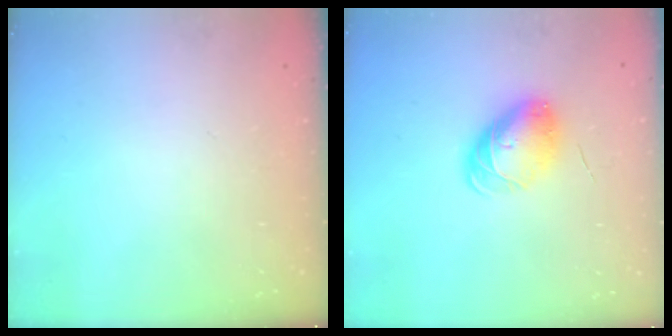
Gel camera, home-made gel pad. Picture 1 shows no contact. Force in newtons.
{"total": 7.4, "press": 7.4, "slide": 0.9}